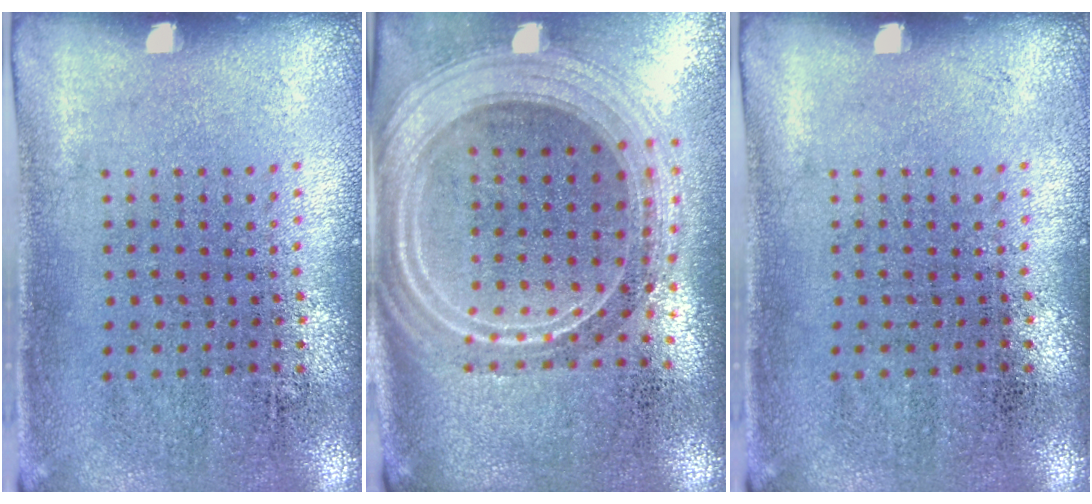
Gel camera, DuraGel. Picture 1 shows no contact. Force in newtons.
{"total": 2.7, "press": 2.3, "slide": 1.4}
{"total": 0.0}